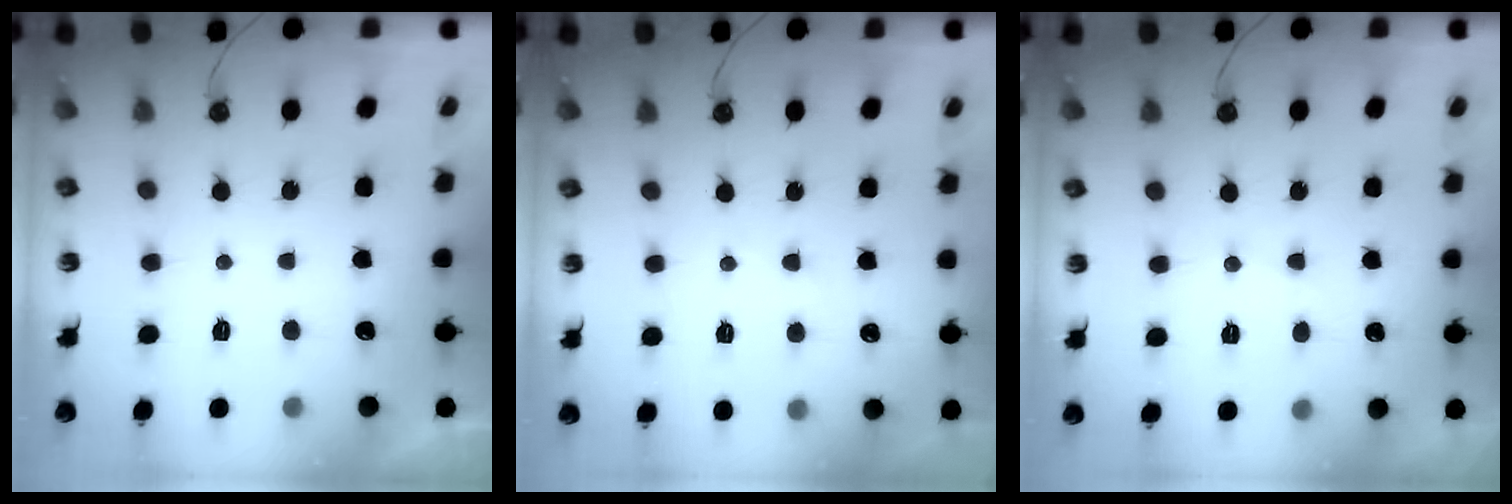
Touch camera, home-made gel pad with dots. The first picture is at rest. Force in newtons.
{"total": 5.8, "press": 5.8, "slide": 1.0}
{"total": 6.8, "press": 6.8, "slide": 0.3}